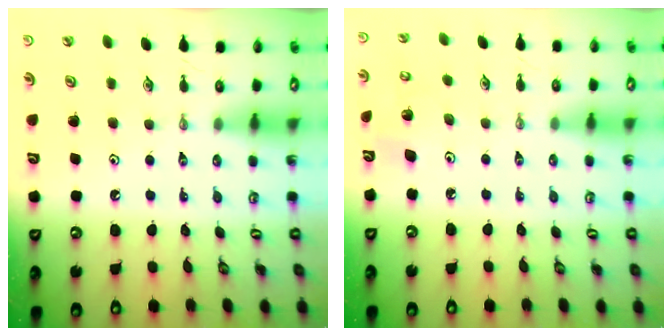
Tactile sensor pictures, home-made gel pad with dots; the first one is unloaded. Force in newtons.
{"total": 5.6, "press": 5.6, "slide": 0.9}